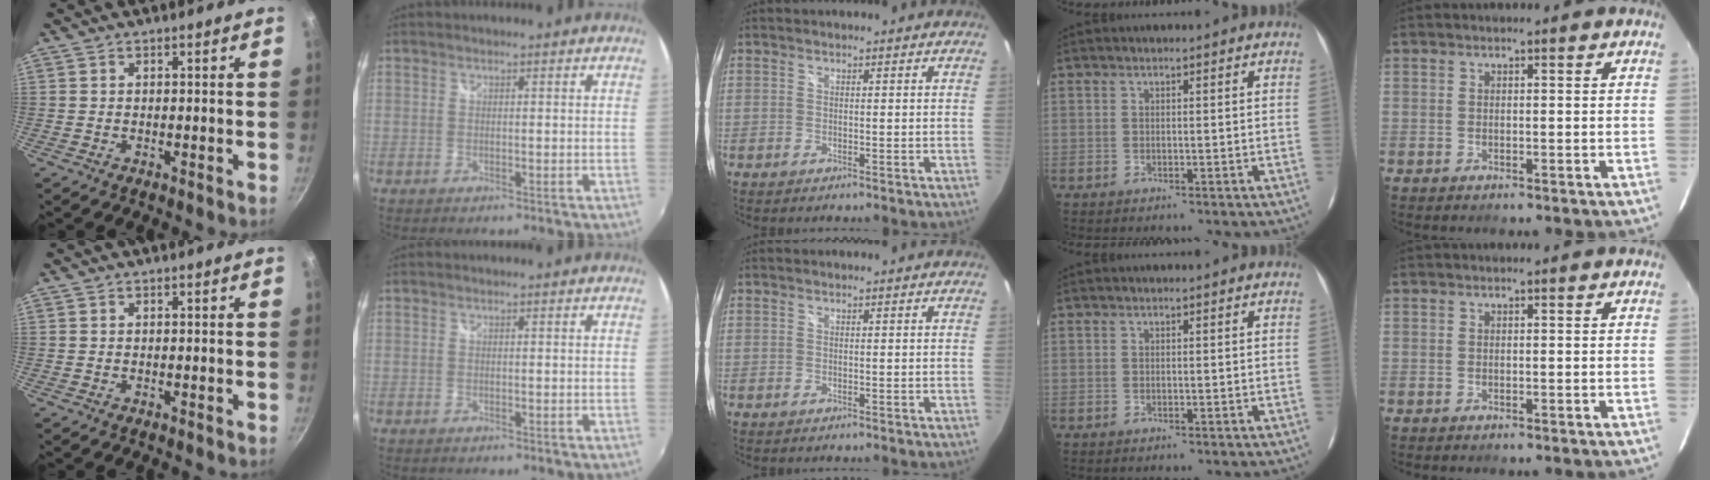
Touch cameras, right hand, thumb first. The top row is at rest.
{}